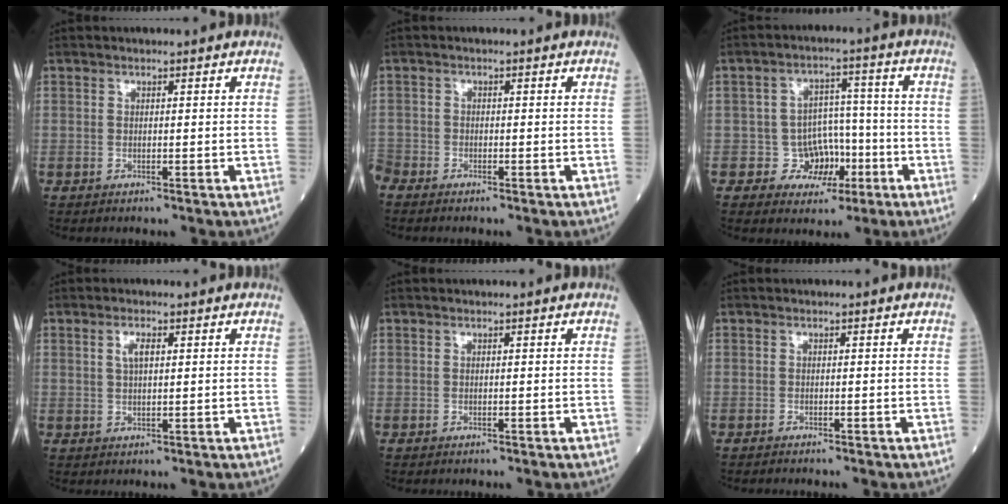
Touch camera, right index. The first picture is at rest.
{"total": 2.1, "force": [-1.9, 0.8, 0.2], "torque": [-0.008, -0.004, -0.036]}
{"total": 6.4, "force": [-2.4, 5.7, 1.4], "torque": [0.000, 0.022, -0.031]}
{"total": 2.5, "force": [0.9, 0.8, 2.2], "torque": [-0.045, 0.003, 0.018]}
{"total": 0.0}
{"total": 1.3, "force": [-1.3, 0.0, 0.5], "torque": [-0.006, 0.000, -0.016]}